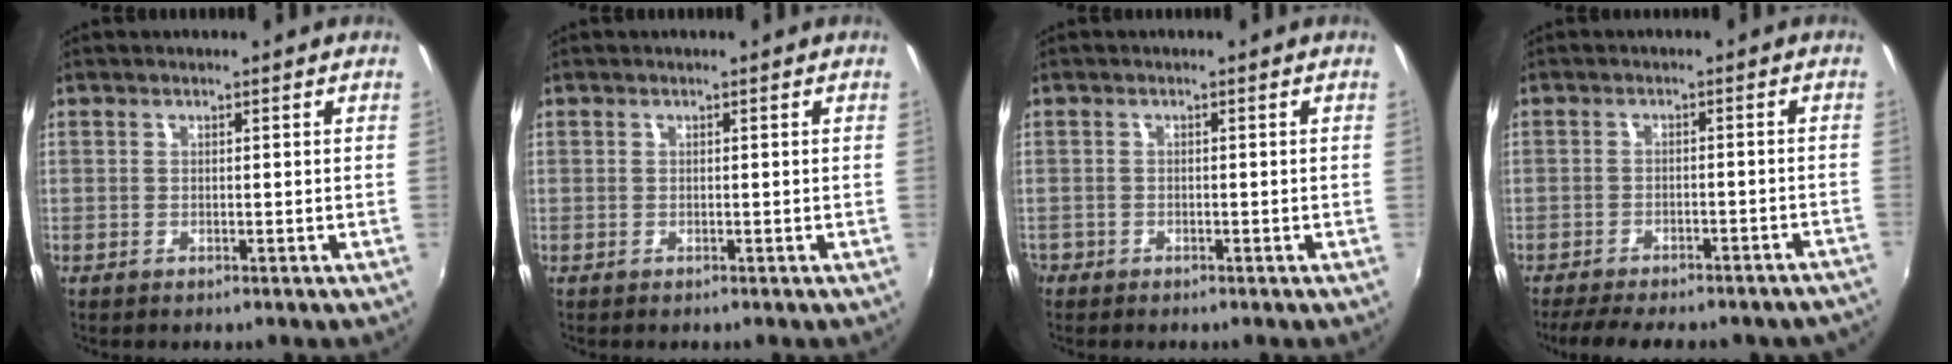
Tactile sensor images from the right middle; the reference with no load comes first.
{"total": 0.0}
{"total": 1.7, "force": [-1.2, 1.1, 0.1], "torque": [-0.011, -0.002, -0.024]}
{"total": 16.3, "force": [-14.0, 4.2, 7.1], "torque": [-0.143, -0.017, -0.176]}